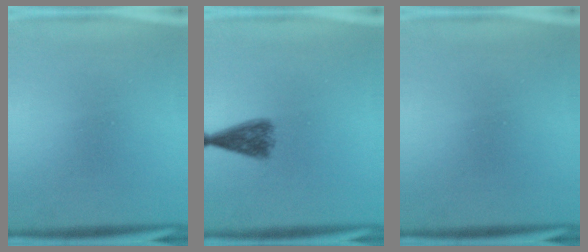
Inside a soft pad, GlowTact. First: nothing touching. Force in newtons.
{"total": 4.8}
{"total": 0.0}